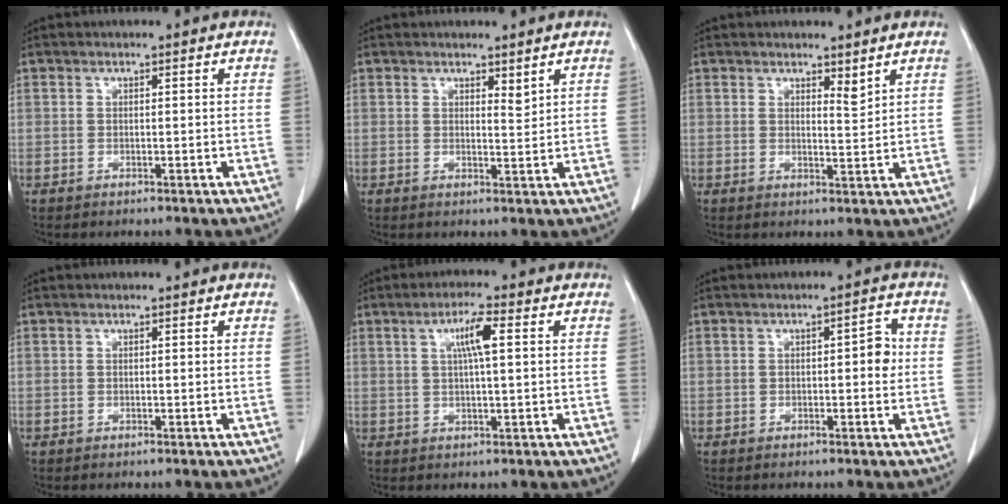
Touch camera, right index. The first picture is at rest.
{"total": 1.6, "force": [1.2, 0.4, 0.9], "torque": [-0.014, -0.011, 0.021]}
{"total": 2.0, "force": [1.6, 0.3, 1.1], "torque": [-0.022, -0.012, 0.030]}
{"total": 0.0}
{"total": 4.9, "force": [1.4, 0.4, 4.7], "torque": [-0.086, 0.005, 0.025]}
{"total": 3.0, "force": [0.1, 1.1, 2.8], "torque": [-0.032, 0.011, -0.001]}